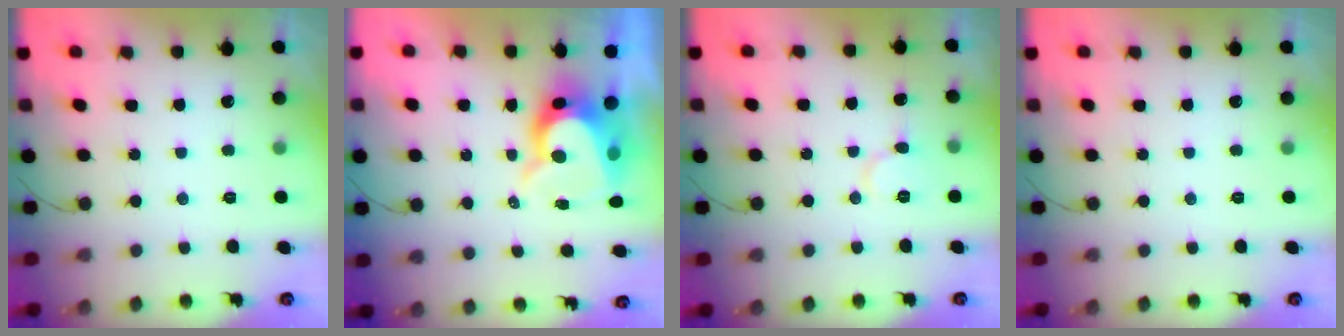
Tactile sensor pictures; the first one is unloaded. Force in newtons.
{"total": 9.6, "press": 9.5, "slide": 0.8}
{"total": 6.9, "press": 6.9, "slide": 0.4}
{"total": 0.0}